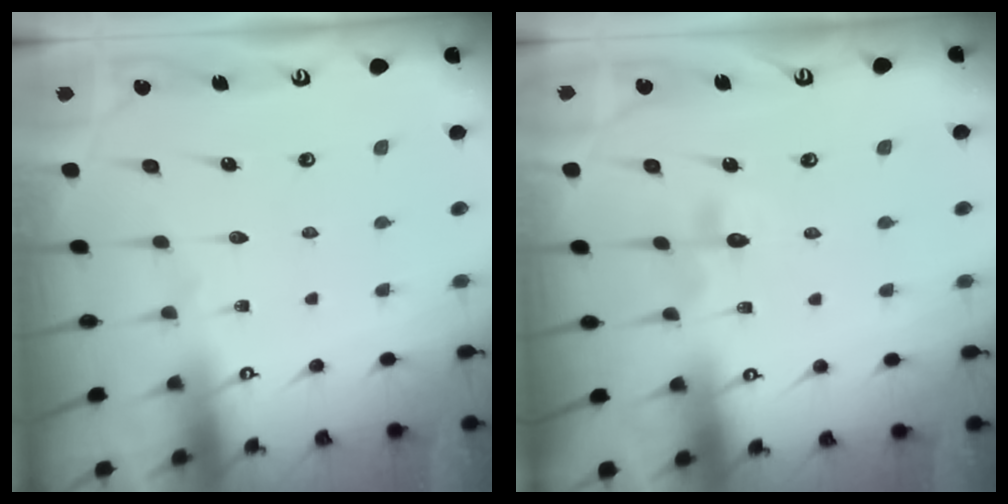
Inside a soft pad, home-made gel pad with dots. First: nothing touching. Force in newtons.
{"total": 3.3, "press": 3.3, "slide": 0.6}